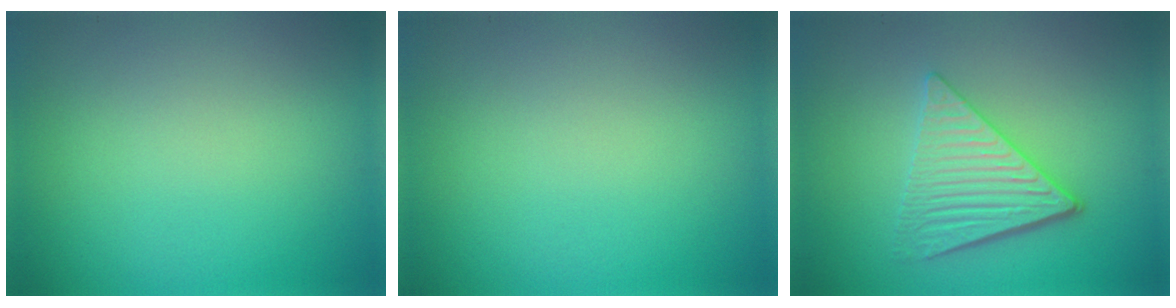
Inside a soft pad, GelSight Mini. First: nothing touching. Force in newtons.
{"total": 0.0}
{"total": 4.1, "press": 3.5, "slide": 2.1}